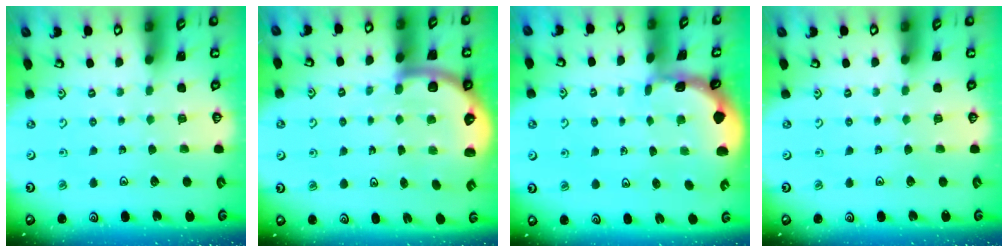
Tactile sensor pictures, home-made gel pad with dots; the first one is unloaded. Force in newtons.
{"total": 5.4, "press": 5.0, "slide": 2.0}
{"total": 0.9, "press": 0.9, "slide": 0.2}
{"total": 0.0}